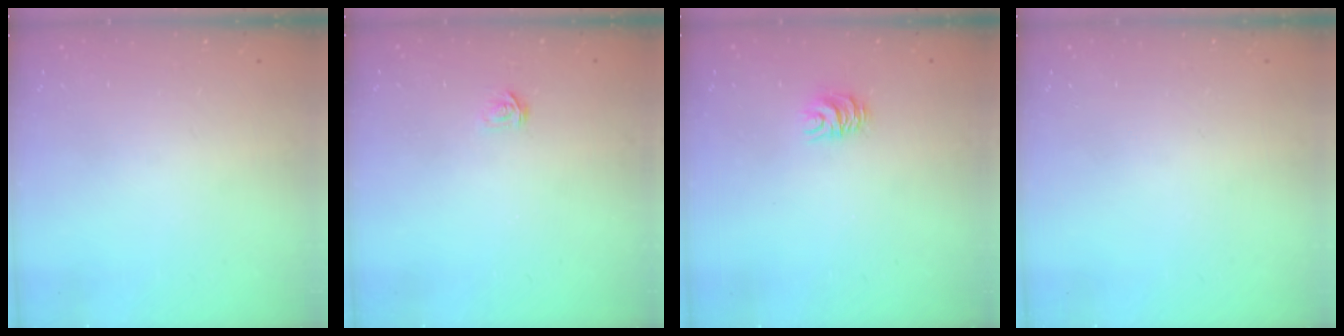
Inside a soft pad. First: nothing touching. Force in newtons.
{"total": 2.1, "press": 2.1, "slide": 0.2}
{"total": 5.3, "press": 5.3, "slide": 0.2}
{"total": 0.0}